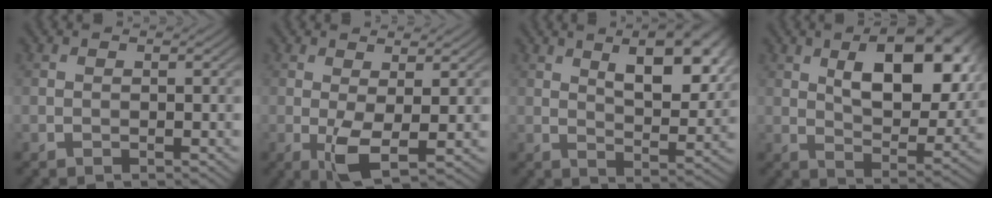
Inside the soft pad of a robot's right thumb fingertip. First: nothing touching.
{"total": 4.2, "force": [-0.2, 1.2, 4.0], "torque": [-0.089, -0.006, -0.002]}
{"total": 11.4, "force": [5.0, 4.8, 9.0], "torque": [-0.130, 0.002, 0.072]}
{"total": 13.7, "force": [4.9, 6.8, 10.9], "torque": [-0.155, 0.000, 0.079]}